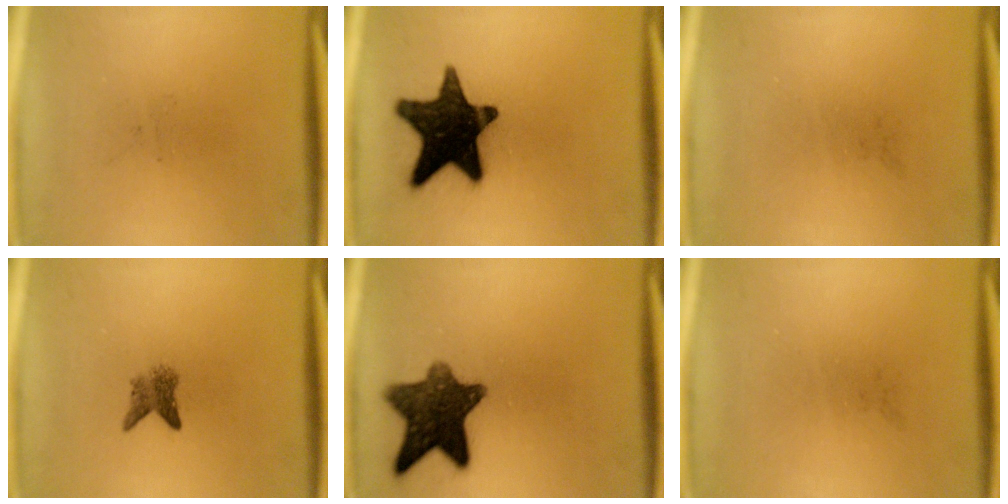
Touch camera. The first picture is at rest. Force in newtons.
{"total": 17.9}
{"total": 0.0}
{"total": 2.6}
{"total": 11.3}
{"total": 0.0}